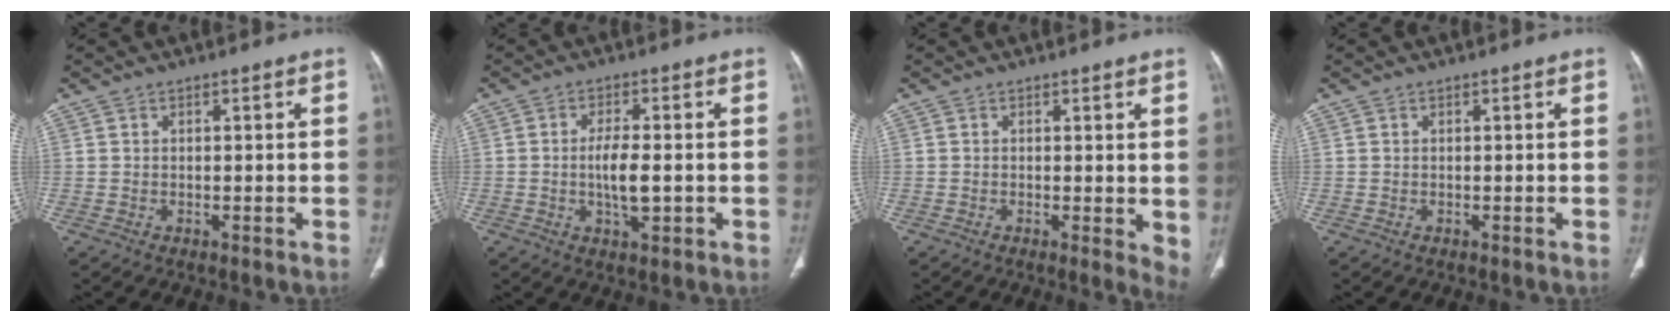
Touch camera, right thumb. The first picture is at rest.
{"total": 5.7, "force": [-0.7, 2.2, 5.2], "torque": [-0.095, -0.003, -0.012]}
{"total": 4.5, "force": [0.2, 1.7, 4.2], "torque": [-0.048, -0.012, 0.000]}
{"total": 0.0}